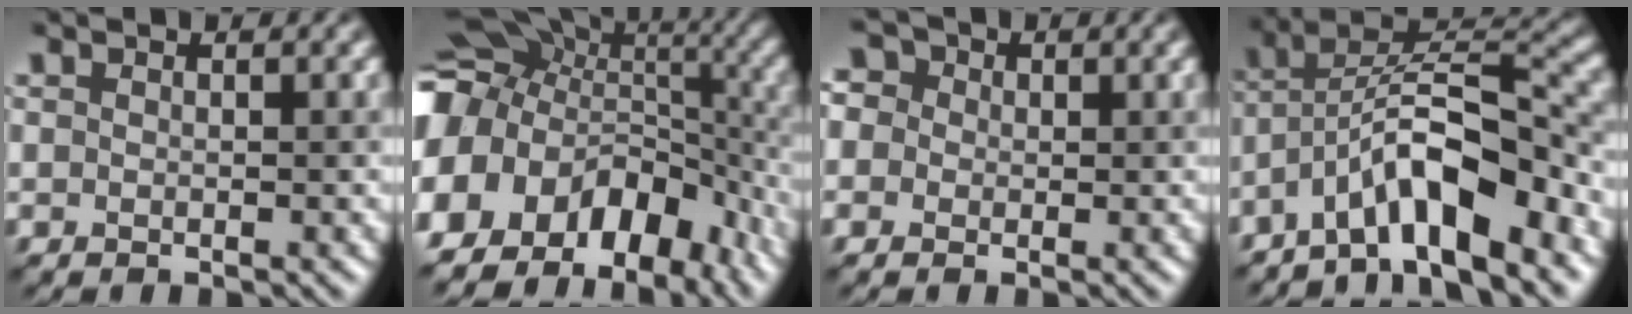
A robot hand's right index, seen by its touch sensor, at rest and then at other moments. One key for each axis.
{"total": 12.9, "fx": -3.9, "fy": 9.2, "fz": 8.1, "tx": -0.164, "ty": 0.017, "tz": -0.062}
{"total": 3.7, "fx": 1.1, "fy": 3.3, "fz": 1.4, "tx": -0.017, "ty": 0.035, "tz": -0.012}
{"total": 8.6, "fx": -5.1, "fy": 2.6, "fz": 6.5, "tx": -0.087, "ty": 0.029, "tz": -0.093}